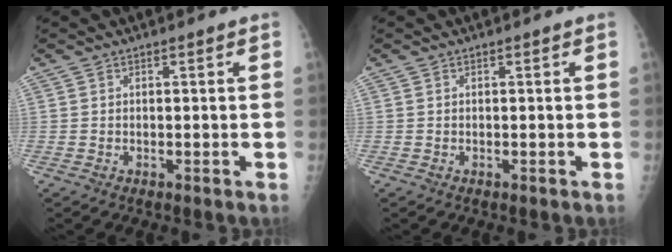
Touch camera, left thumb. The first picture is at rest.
{"total": 0.0}